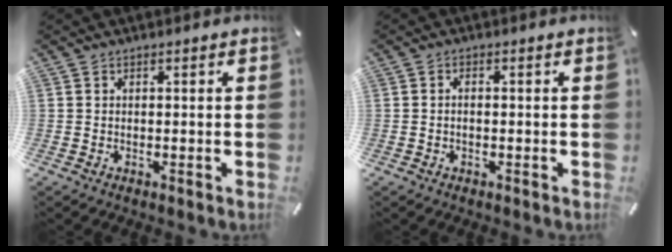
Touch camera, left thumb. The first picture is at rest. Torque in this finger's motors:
{"motor_torque": [-0.13, -0.24, -0.02, -0.02, -0.03]}